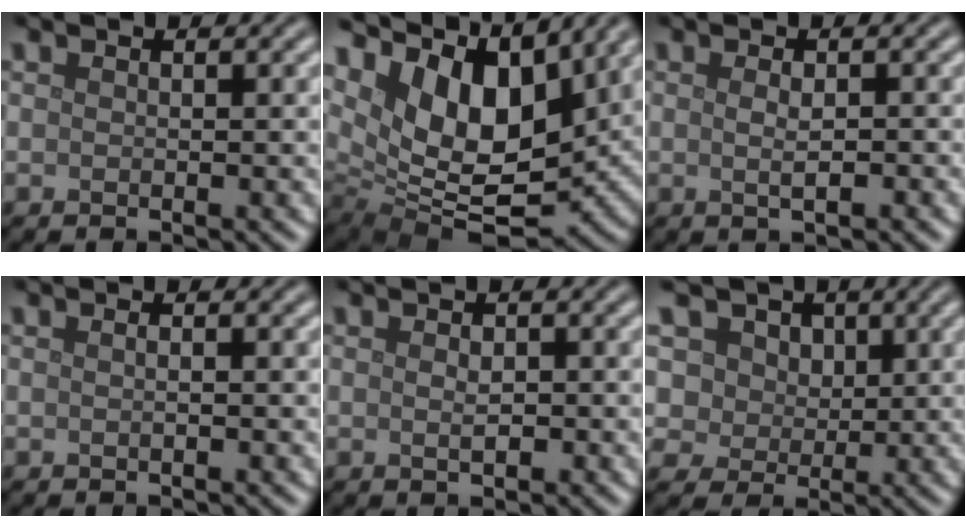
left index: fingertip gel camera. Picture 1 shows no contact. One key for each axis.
{"total": 12.6, "fx": 5.7, "fy": 6.5, "fz": 9.1, "tx": -0.169, "ty": 0.012, "tz": 0.102}
{"total": 1.7, "fx": 0.0, "fy": 0.4, "fz": 1.7, "tx": -0.030, "ty": 0.000, "tz": 0.000}
{"total": 1.0, "fx": 0.2, "fy": 0.5, "fz": 0.9, "tx": -0.004, "ty": -0.005, "tz": -0.005}
{"total": 1.5, "fx": 0.0, "fy": 0.7, "fz": 1.3, "tx": -0.023, "ty": 0.000, "tz": 0.001}
{"total": 9.8, "fx": 5.1, "fy": 6.7, "fz": 4.9, "tx": -0.091, "ty": 0.018, "tz": 0.060}